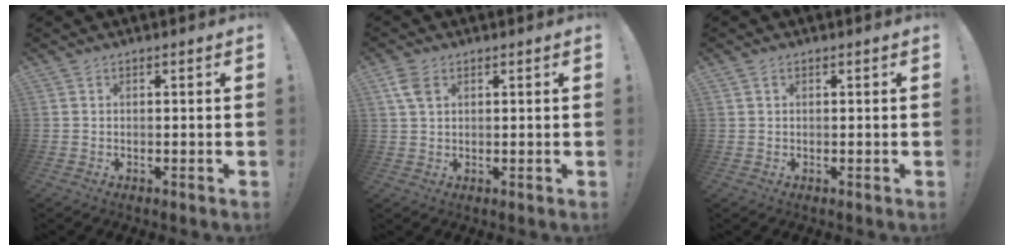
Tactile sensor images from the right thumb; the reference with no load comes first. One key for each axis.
{"total": 4.9, "fx": 2.1, "fy": 3.0, "fz": 3.3, "tx": -0.058, "ty": 0.001, "tz": 0.042}
{"total": 1.0, "fx": 0.6, "fy": 0.7, "fz": 0.4, "tx": -0.011, "ty": 0.004, "tz": 0.011}